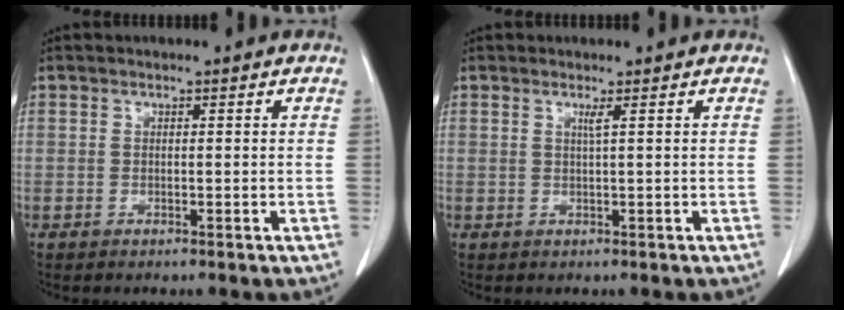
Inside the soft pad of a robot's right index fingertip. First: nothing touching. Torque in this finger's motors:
{"motor_torque": [0.17, -0.14, 0.04, 0.02]}